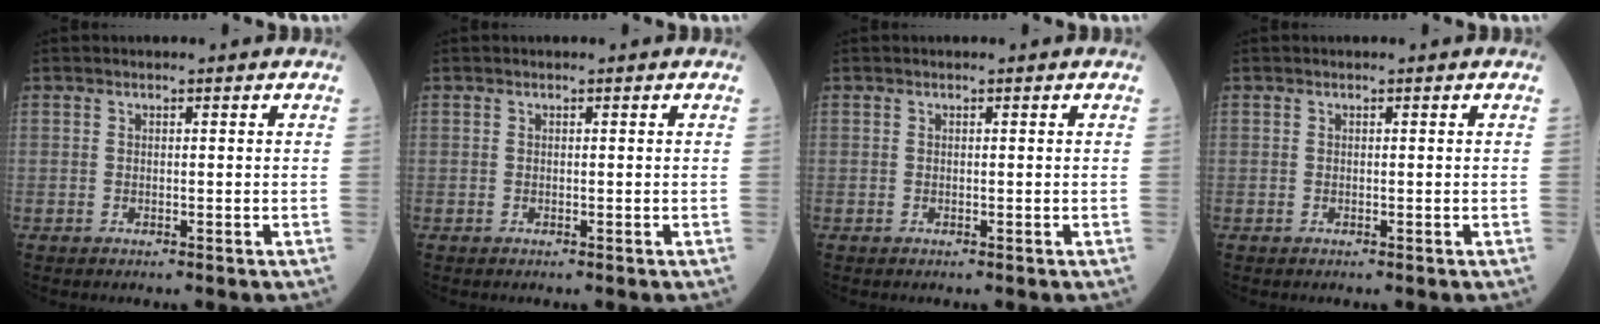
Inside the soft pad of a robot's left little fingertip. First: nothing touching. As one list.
[{"total": 0.0}, {"total": 0.0}, {"total": 0.0}]